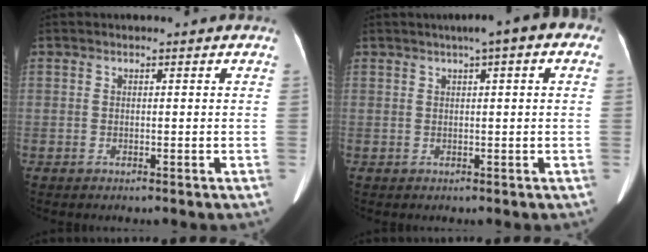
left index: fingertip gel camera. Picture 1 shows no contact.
{"total": 5.7, "force": [2.5, 0.9, 5.1], "torque": [-0.064, 0.028, 0.026]}